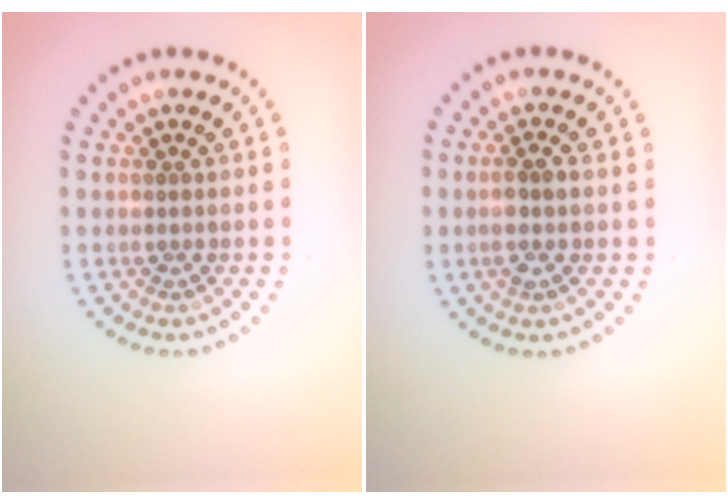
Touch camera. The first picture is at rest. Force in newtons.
{"total": 2.0, "press": 1.8, "slide": 0.8}